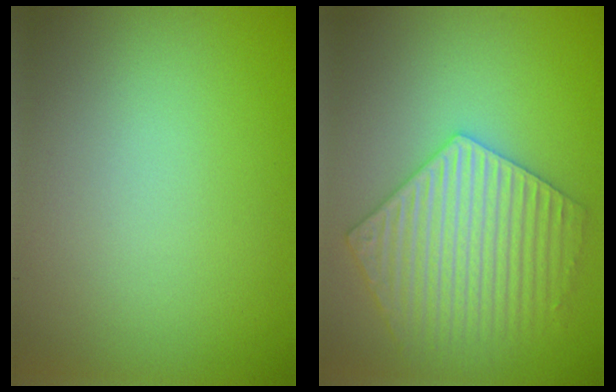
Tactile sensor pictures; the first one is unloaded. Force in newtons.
{"total": 5.6, "press": 5.0, "slide": 2.6}